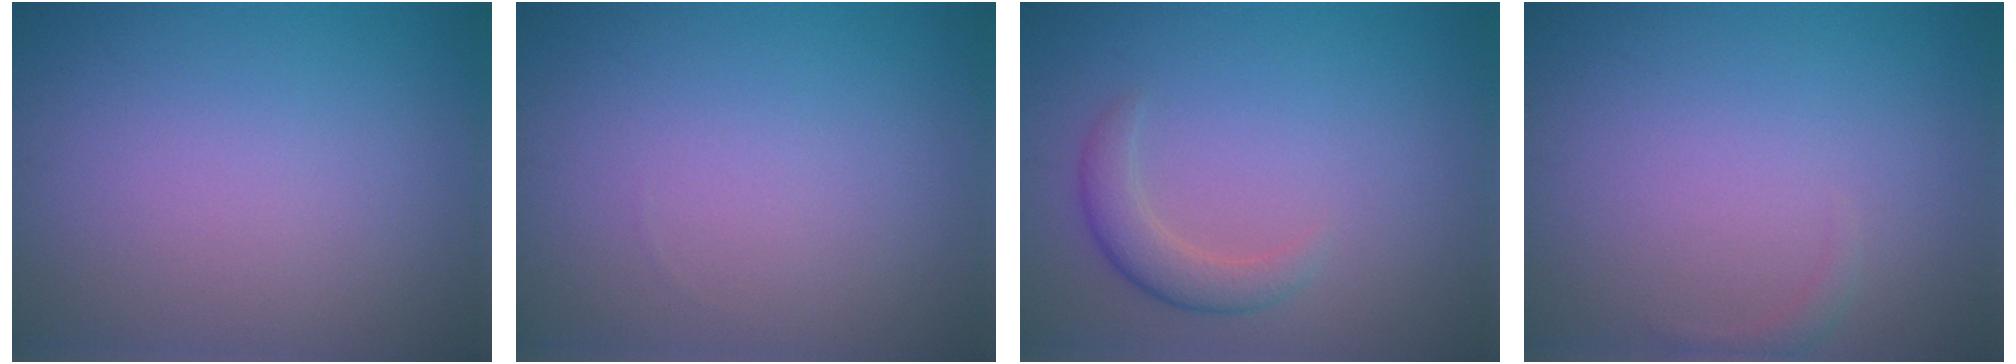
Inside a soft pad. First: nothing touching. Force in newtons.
{"total": 0.0}
{"total": 2.5, "press": 2.5, "slide": 0.1}
{"total": 0.8, "press": 0.8, "slide": 0.1}